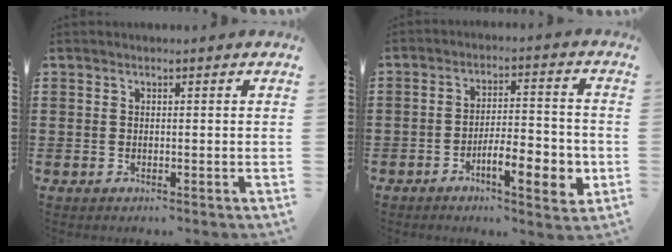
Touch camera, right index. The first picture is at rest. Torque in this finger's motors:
{"motor_torque": [1.20, -0.94, 0.25, 0.16]}